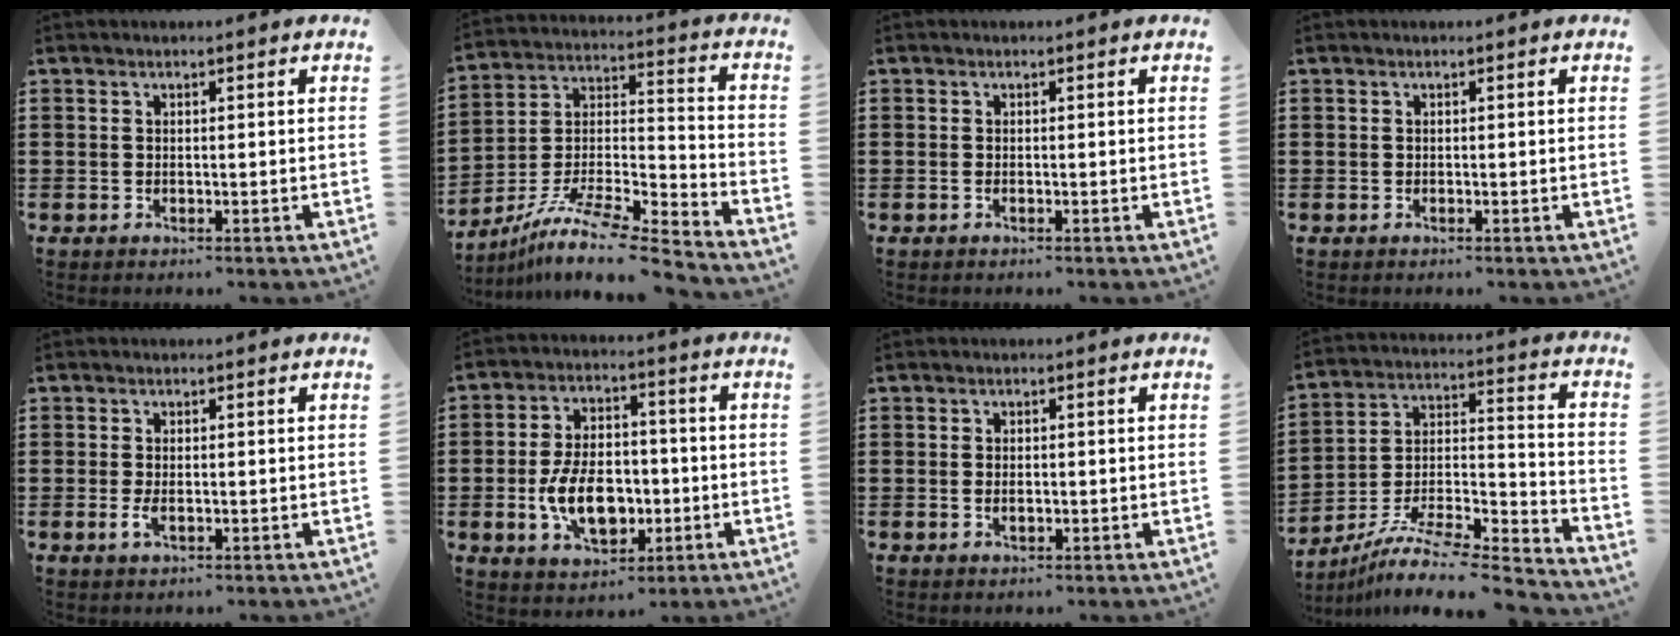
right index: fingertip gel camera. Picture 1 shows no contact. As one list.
[{"total": 10.7, "force": [-8.8, 1.1, 6.0], "torque": [-0.112, 0.009, -0.175]}, {"total": 0.5, "force": [-0.3, 0.0, 0.4], "torque": [-0.008, -0.002, -0.005]}, {"total": 0.0}, {"total": 2.0, "force": [-0.3, 0.9, 1.8], "torque": [-0.050, -0.008, -0.009]}, {"total": 10.3, "force": [-2.3, 6.2, 7.9], "torque": [-0.137, 0.000, -0.044]}, {"total": 1.5, "force": [-0.2, 0.6, 1.4], "torque": [-0.028, 0.001, -0.003]}, {"total": 8.2, "force": [-6.9, 1.4, 4.3], "torque": [-0.078, 0.002, -0.139]}]